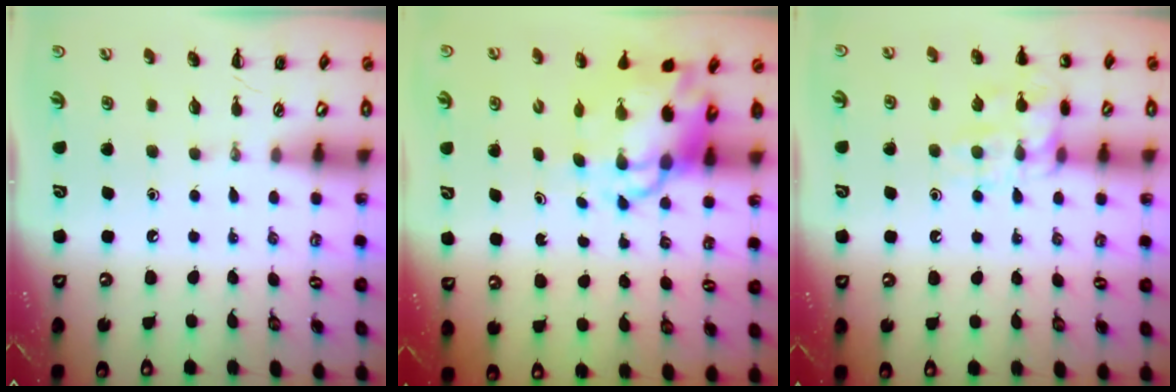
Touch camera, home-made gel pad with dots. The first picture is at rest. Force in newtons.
{"total": 8.5, "press": 8.2, "slide": 2.2}
{"total": 13.3, "press": 13.3, "slide": 0.9}